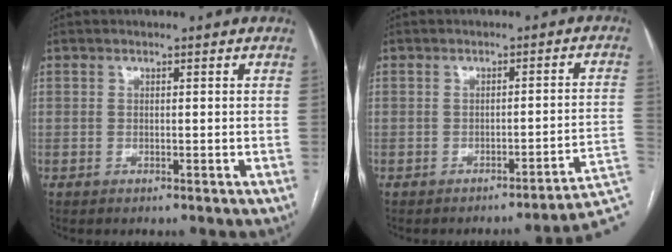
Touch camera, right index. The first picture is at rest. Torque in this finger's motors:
{"motor_torque": [0.60, -1.54, -0.05, -0.04]}